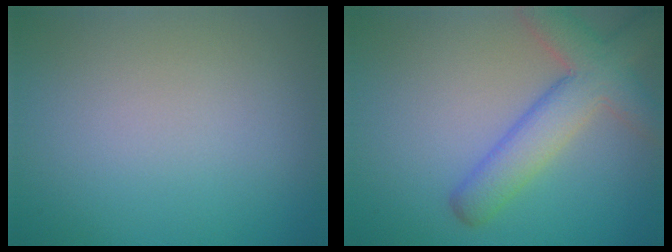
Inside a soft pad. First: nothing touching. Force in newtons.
{"total": 5.8, "press": 5.8, "slide": 0.4}